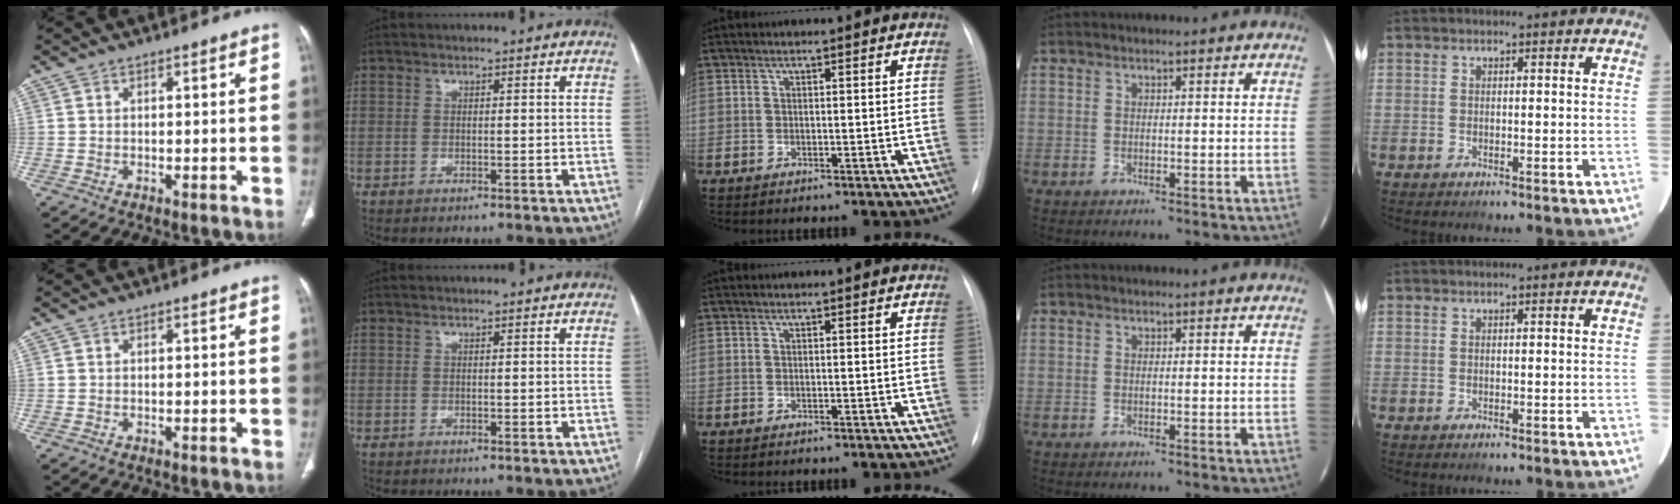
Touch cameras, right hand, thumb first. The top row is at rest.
{}